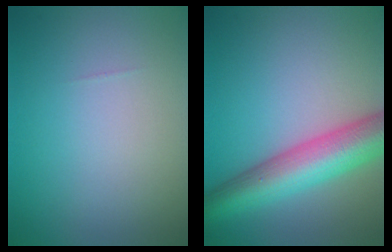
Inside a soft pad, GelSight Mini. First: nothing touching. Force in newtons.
{"total": 8.2, "press": 8.2, "slide": 0.4}